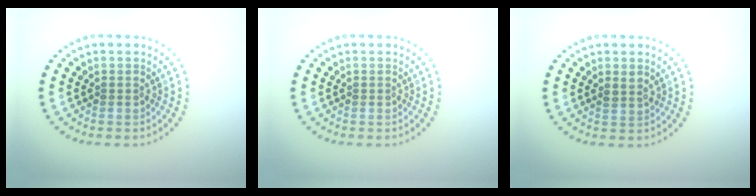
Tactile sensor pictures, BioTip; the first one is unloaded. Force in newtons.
{"total": 0.0}
{"total": 0.9, "press": 0.8, "slide": 0.4}